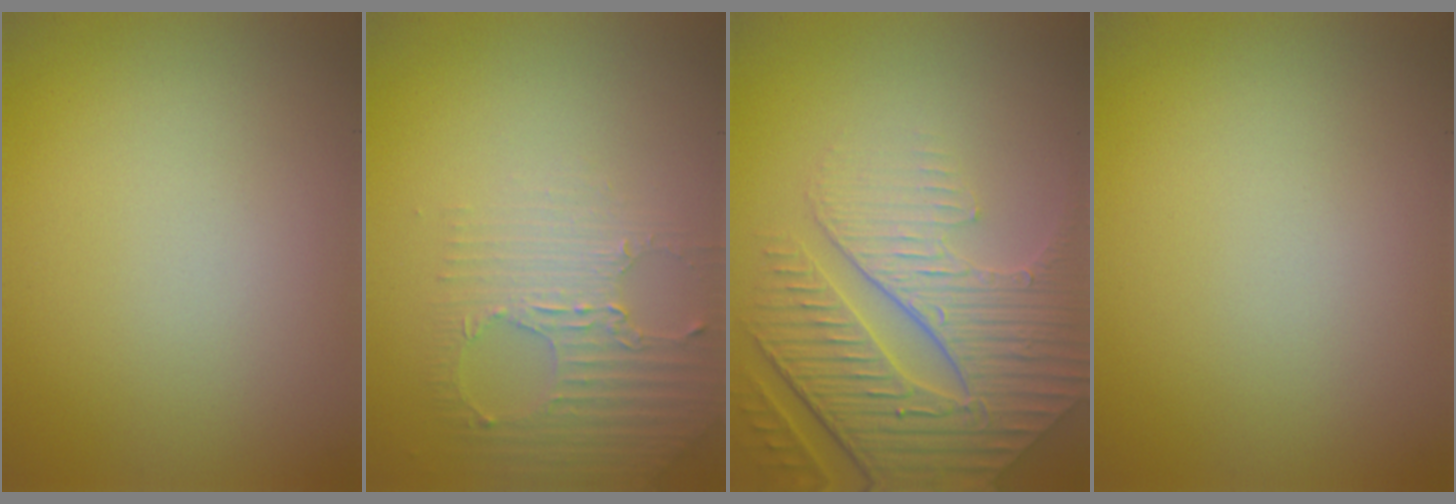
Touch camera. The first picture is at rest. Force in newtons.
{"total": 2.8, "press": 2.5, "slide": 1.3}
{"total": 8.3, "press": 6.0, "slide": 5.8}
{"total": 0.0}